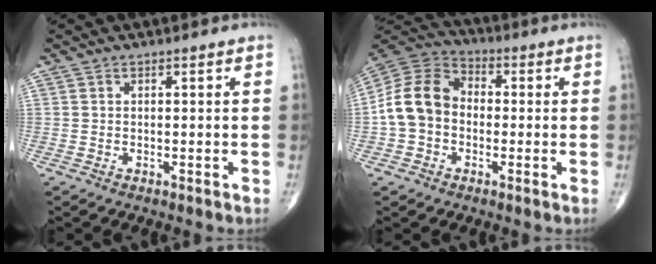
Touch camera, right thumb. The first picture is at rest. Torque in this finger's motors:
{"motor_torque": [-0.52, 0.68, 0.19, -0.02, 0.29]}